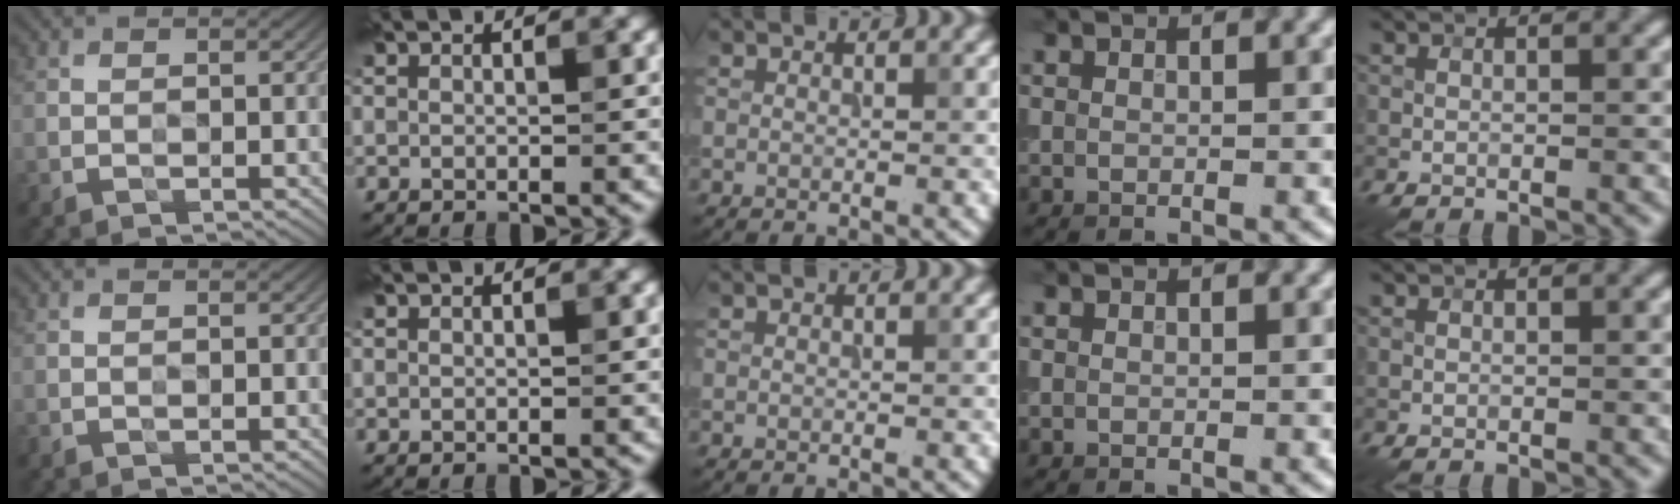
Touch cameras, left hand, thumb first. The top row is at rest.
{}